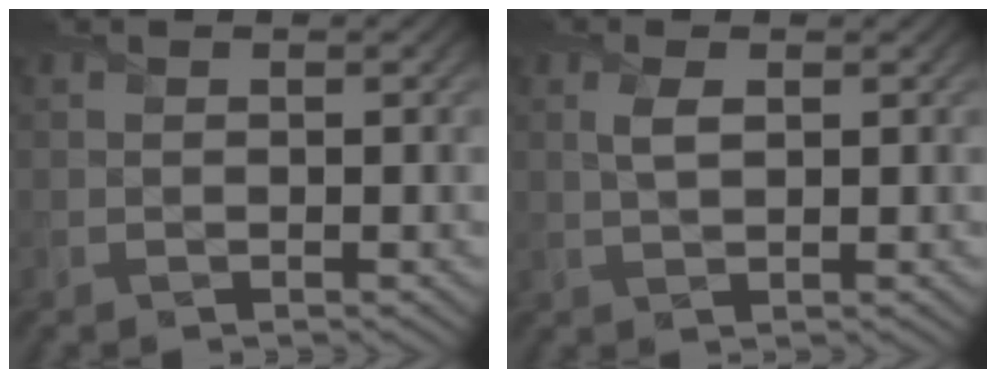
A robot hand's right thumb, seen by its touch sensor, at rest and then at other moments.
{"total": 2.1, "force": [0.7, 0.8, 1.8], "torque": [-0.042, 0.000, 0.016]}